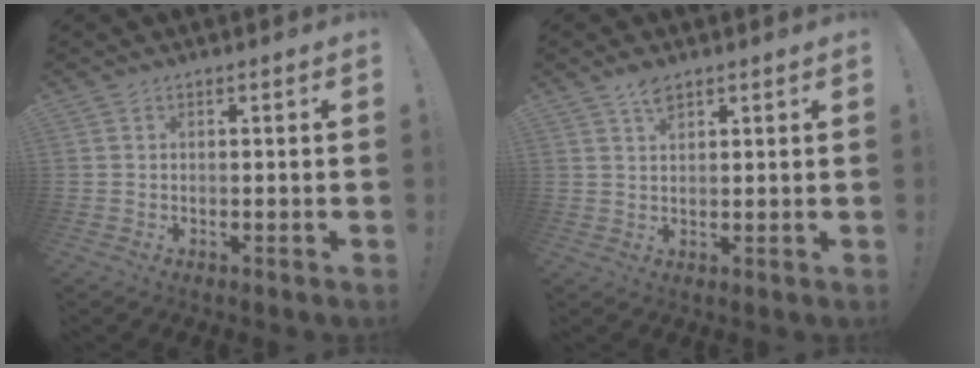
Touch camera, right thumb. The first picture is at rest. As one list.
[{"total": 3.7, "force": [2.6, 1.4, 2.2], "torque": [-0.034, -0.010, 0.045]}]